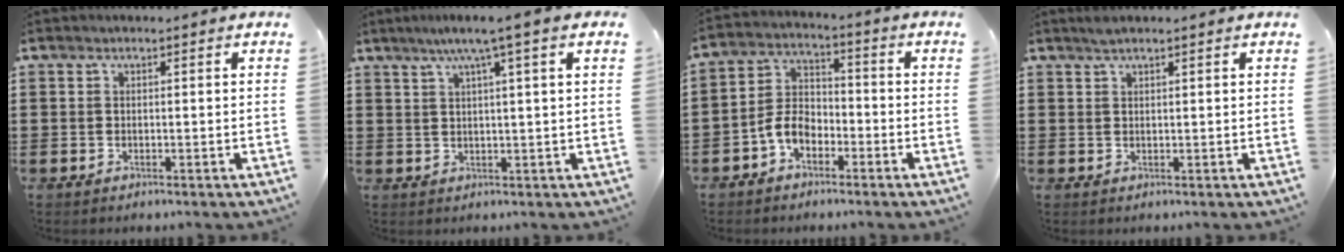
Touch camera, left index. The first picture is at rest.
{"total": 4.4, "force": [2.2, -0.7, 3.8], "torque": [-0.077, -0.001, 0.033]}
{"total": 5.5, "force": [-3.3, 3.3, 3.0], "torque": [-0.083, 0.006, -0.071]}
{"total": 1.4, "force": [1.0, 0.1, 0.9], "torque": [-0.019, 0.001, 0.019]}